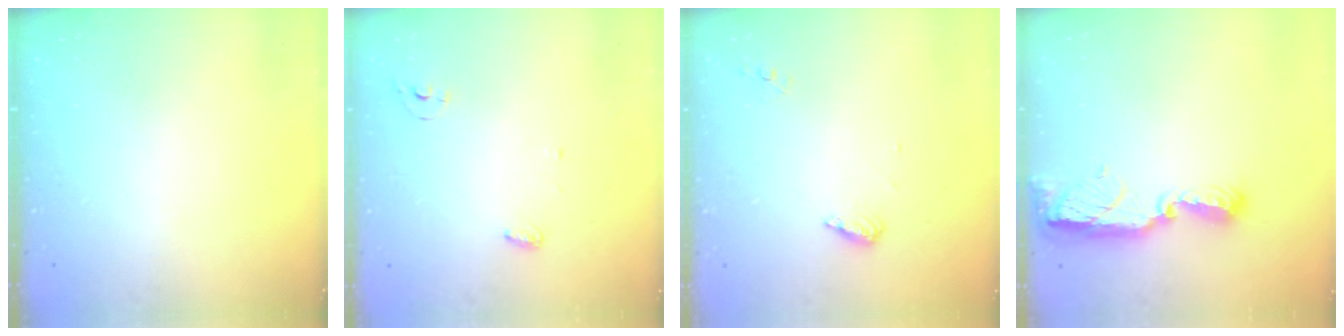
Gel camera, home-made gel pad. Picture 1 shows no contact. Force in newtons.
{"total": 3.8, "press": 3.8, "slide": 0.3}
{"total": 6.3, "press": 6.2, "slide": 0.6}
{"total": 9.0, "press": 9.0, "slide": 0.8}